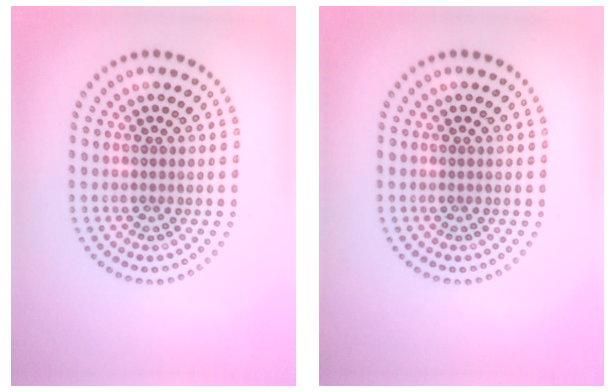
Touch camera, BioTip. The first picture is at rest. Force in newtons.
{"total": 0.0}